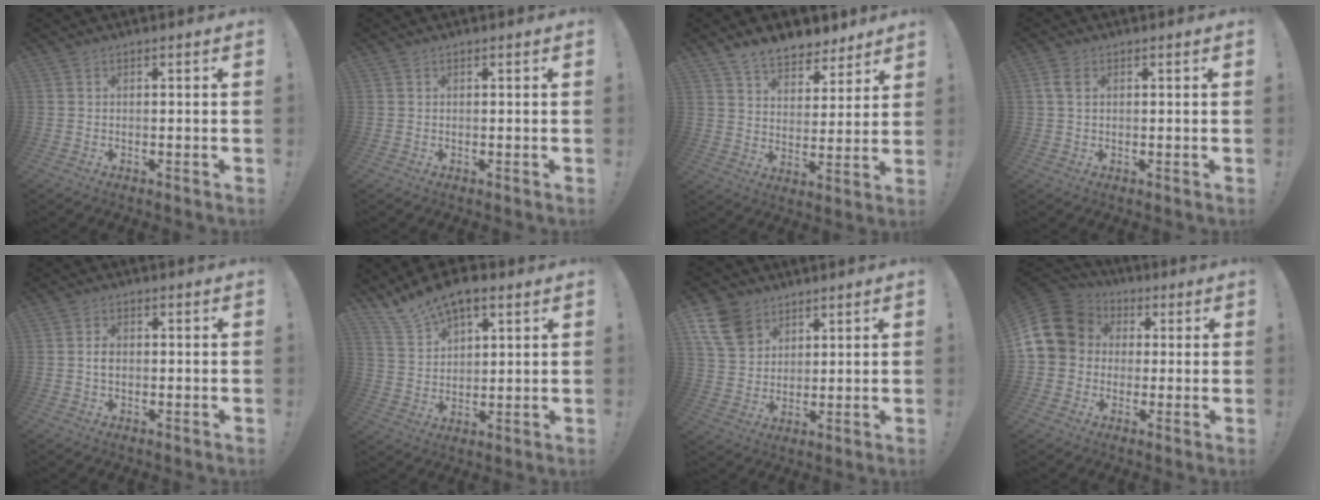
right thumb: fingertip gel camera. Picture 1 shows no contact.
{"total": 0.0}
{"total": 9.6, "force": [7.9, 4.6, 2.8], "torque": [-0.042, -0.060, 0.150]}
{"total": 3.4, "force": [1.2, 2.0, 2.5], "torque": [-0.046, 0.004, 0.023]}
{"total": 2.3, "force": [-0.1, 1.7, 1.5], "torque": [-0.015, 0.001, -0.004]}
{"total": 10.2, "force": [8.1, 4.7, 4.1], "torque": [-0.083, -0.050, 0.155]}
{"total": 12.1, "force": [6.6, 8.8, 4.9], "torque": [-0.083, -0.027, 0.137]}
{"total": 15.2, "force": [2.6, 12.8, 7.8], "torque": [-0.147, 0.004, 0.057]}